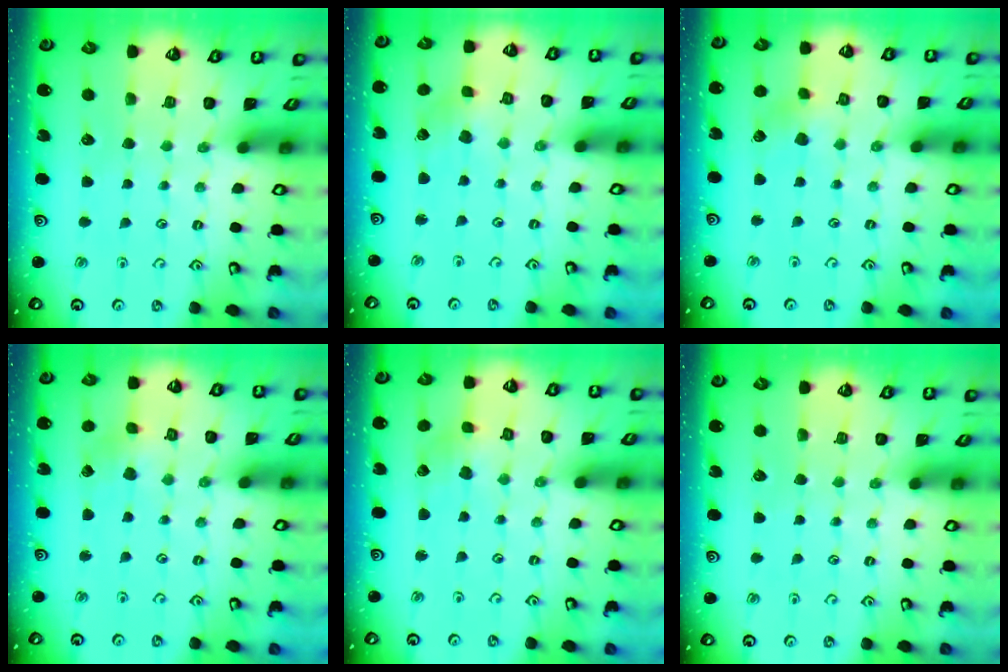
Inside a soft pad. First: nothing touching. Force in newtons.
{"total": 2.4, "press": 2.3, "slide": 0.5}
{"total": 3.4, "press": 3.3, "slide": 0.4}
{"total": 2.5, "press": 2.5, "slide": 0.3}
{"total": 2.5, "press": 2.4, "slide": 0.4}
{"total": 0.0}